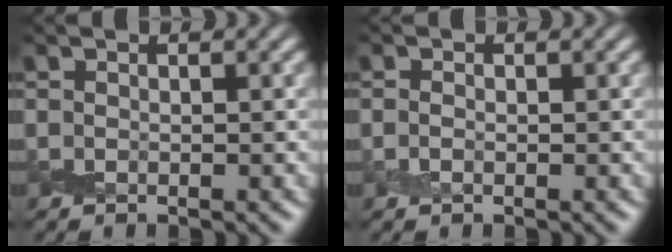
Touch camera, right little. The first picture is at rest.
{"total": 0.8, "force": [-0.2, 0.5, 0.5], "torque": [-0.013, -0.001, -0.006]}